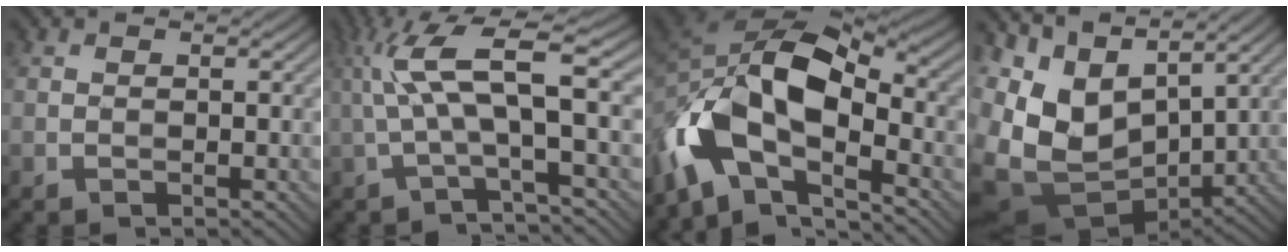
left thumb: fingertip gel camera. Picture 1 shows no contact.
{"total": 8.8, "force": [0.5, 1.9, 8.5], "torque": [-0.162, 0.021, 0.001]}
{"total": 14.0, "force": [-4.4, 7.9, 10.7], "torque": [-0.211, -0.012, -0.086]}
{"total": 12.0, "force": [2.2, 8.0, 8.6], "torque": [-0.202, -0.013, 0.057]}